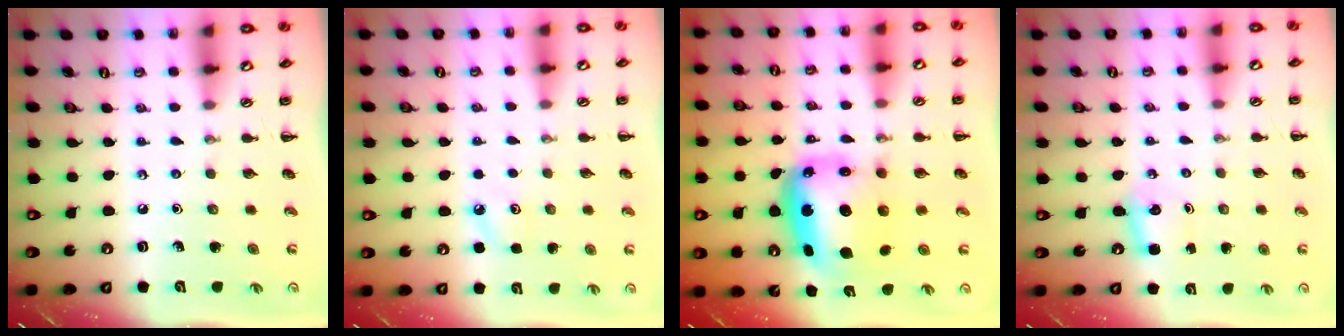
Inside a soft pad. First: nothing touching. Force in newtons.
{"total": 6.0, "press": 5.8, "slide": 1.6}
{"total": 9.0, "press": 8.6, "slide": 2.6}
{"total": 4.0, "press": 3.9, "slide": 1.0}